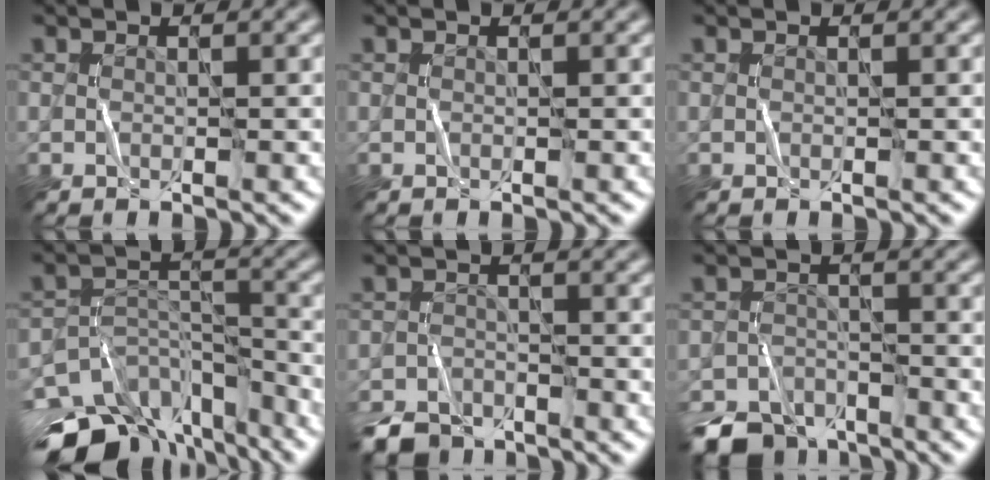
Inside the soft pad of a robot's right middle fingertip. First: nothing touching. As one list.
[{"total": 0.0}, {"total": 0.0}, {"total": 14.0, "force": [-11.0, 6.8, 5.4], "torque": [-0.097, -0.005, -0.154]}, {"total": 3.9, "force": [-3.4, 1.7, 0.9], "torque": [-0.016, -0.007, -0.071]}, {"total": 5.9, "force": [-4.9, 2.8, 1.7], "torque": [-0.030, -0.013, -0.096]}]